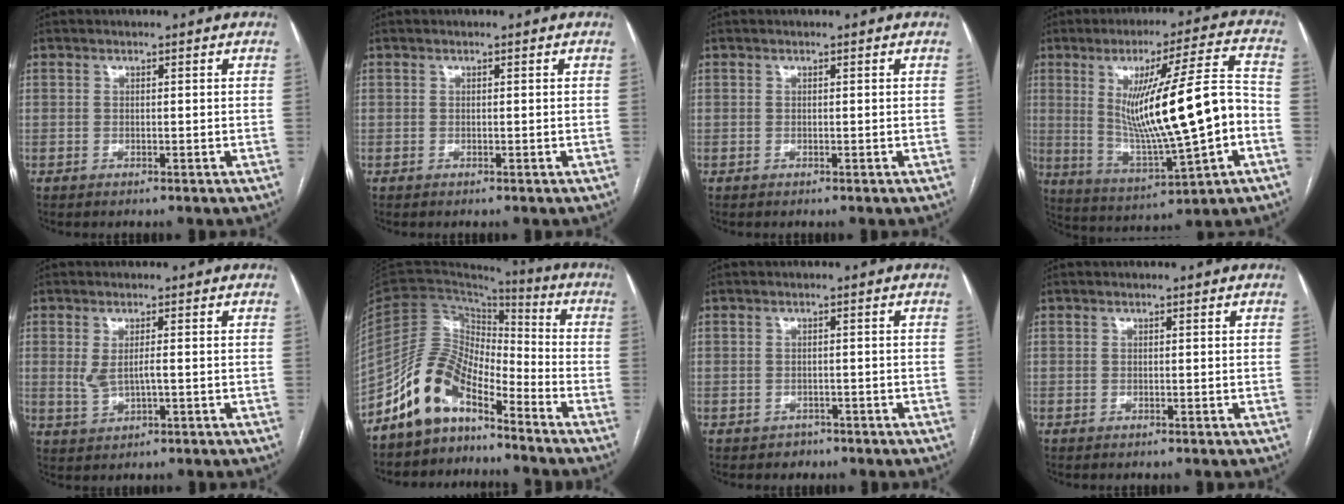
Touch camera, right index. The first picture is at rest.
{"total": 0.0}
{"total": 0.0}
{"total": 18.6, "force": [-0.9, 1.6, 18.5], "torque": [-0.312, 0.003, -0.004]}
{"total": 3.4, "force": [0.0, 1.1, 3.2], "torque": [-0.068, -0.001, 0.007]}
{"total": 10.3, "force": [-8.1, 4.4, 4.6], "torque": [-0.096, 0.039, -0.156]}
{"total": 1.8, "force": [-1.1, 1.4, 0.0], "torque": [-0.006, 0.005, -0.015]}
{"total": 0.0}